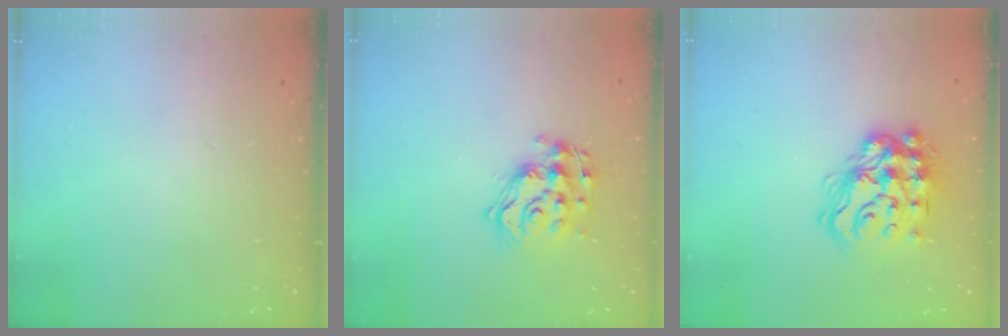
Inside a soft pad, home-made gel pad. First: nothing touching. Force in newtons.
{"total": 13.6, "press": 13.6, "slide": 1.0}
{"total": 17.8, "press": 17.7, "slide": 1.8}